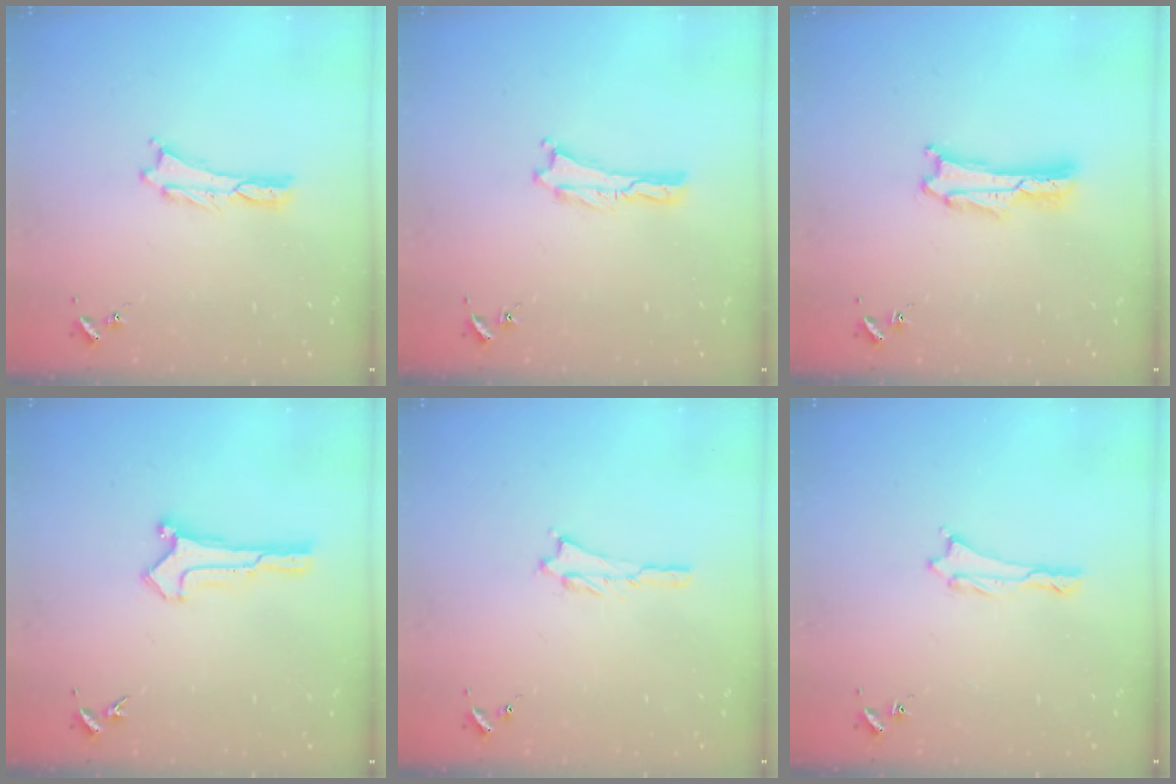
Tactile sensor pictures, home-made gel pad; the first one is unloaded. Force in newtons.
{"total": 0.0}
{"total": 1.4, "press": 1.4, "slide": 0.0}
{"total": 0.0}
{"total": 0.7, "press": 0.7, "slide": 0.1}
{"total": 0.6, "press": 0.5, "slide": 0.2}